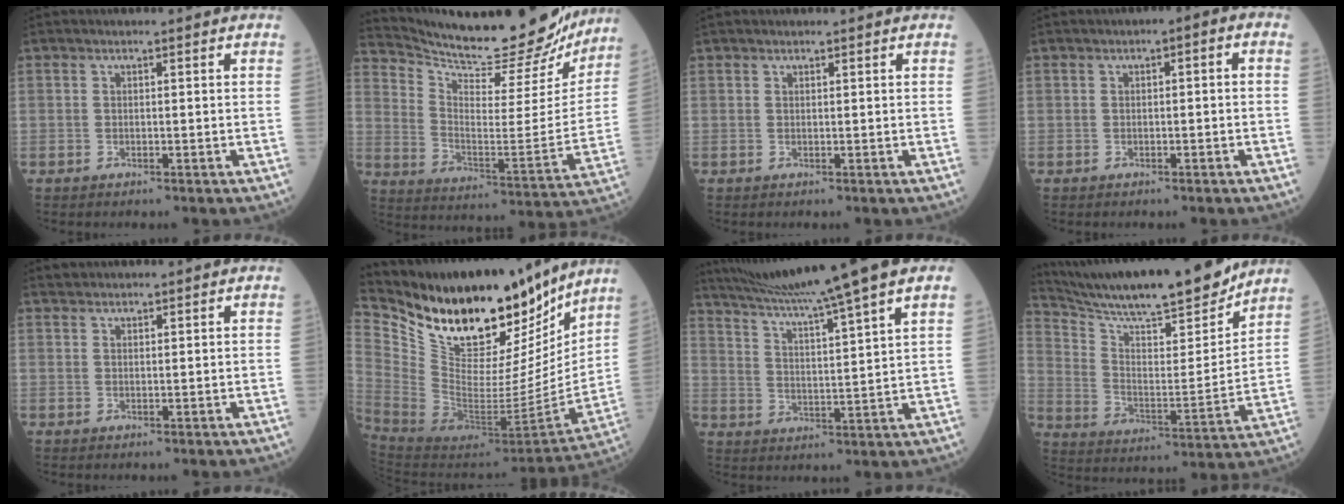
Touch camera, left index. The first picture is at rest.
{"total": 22.7, "force": [21.1, 4.3, 7.1], "torque": [-0.122, -0.061, 0.294]}
{"total": 0.9, "force": [0.8, 0.0, 0.4], "torque": [-0.006, 0.017, 0.017]}
{"total": 1.9, "force": [-0.4, 0.8, 1.7], "torque": [-0.020, 0.012, -0.012]}
{"total": 0.8, "force": [0.7, 0.1, -0.2], "torque": [-0.005, 0.008, 0.019]}
{"total": 27.0, "force": [21.0, 9.2, 14.3], "torque": [-0.256, -0.024, 0.348]}
{"total": 16.5, "force": [13.4, -2.1, 9.4], "torque": [-0.164, 0.001, 0.200]}
{"total": 20.6, "force": [18.5, 1.7, 9.1], "torque": [-0.169, -0.021, 0.290]}